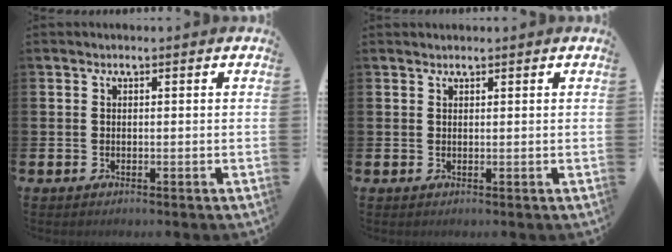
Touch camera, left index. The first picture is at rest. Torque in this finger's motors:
{"motor_torque": [0.92, -1.21, 0.03, -0.01]}